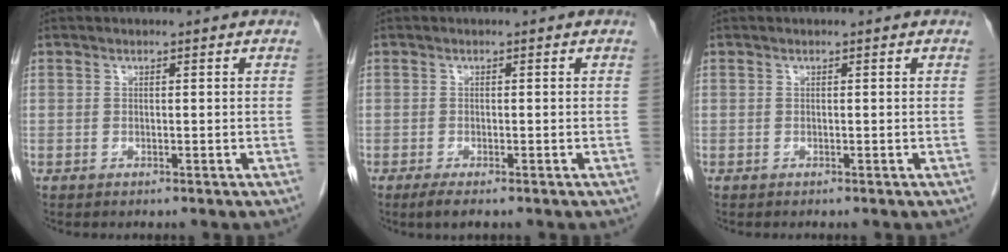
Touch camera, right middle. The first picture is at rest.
{"total": 2.0, "force": [-1.4, 0.3, 1.4], "torque": [-0.030, -0.006, -0.024]}
{"total": 0.0}